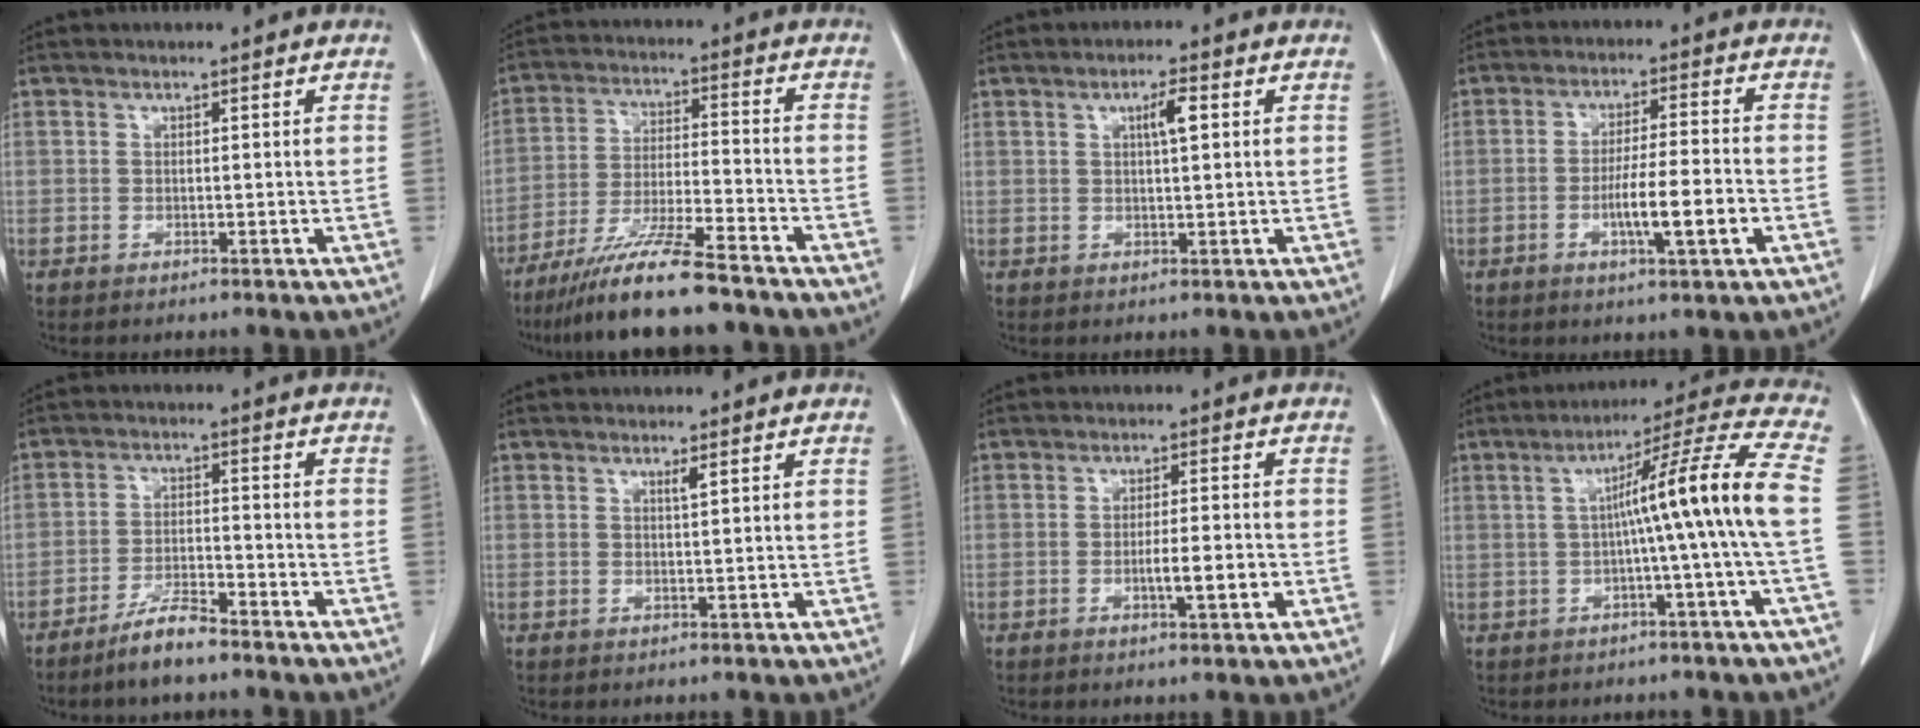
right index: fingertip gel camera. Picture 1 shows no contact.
{"total": 12.5, "force": [-10.1, 0.1, 7.4], "torque": [-0.130, -0.024, -0.174]}
{"total": 3.3, "force": [1.0, 0.4, 3.1], "torque": [-0.053, 0.002, 0.016]}
{"total": 7.8, "force": [-2.5, 0.5, 7.4], "torque": [-0.128, -0.003, -0.041]}
{"total": 5.7, "force": [-4.7, 0.8, 3.1], "torque": [-0.062, -0.007, -0.090]}
{"total": 0.9, "force": [0.6, -0.1, 0.7], "torque": [-0.016, -0.002, 0.013]}
{"total": 4.4, "force": [-1.4, 0.5, 4.1], "torque": [-0.069, -0.001, -0.017]}
{"total": 12.5, "force": [-0.5, -2.3, 12.3], "torque": [-0.178, 0.019, -0.009]}